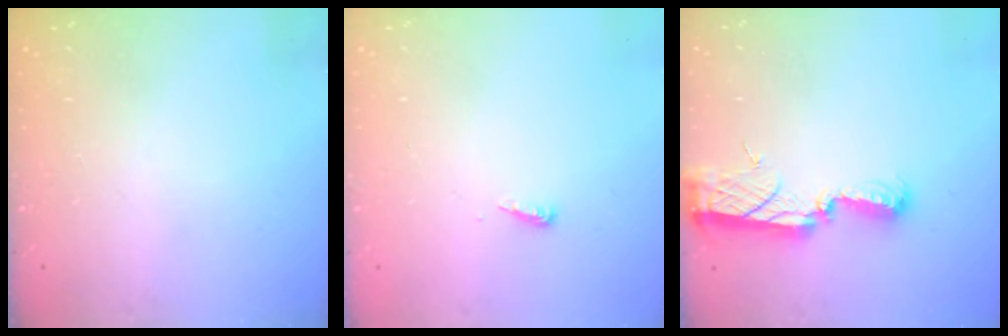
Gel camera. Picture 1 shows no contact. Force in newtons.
{"total": 4.0, "press": 4.0, "slide": 0.5}
{"total": 9.0, "press": 8.9, "slide": 0.8}